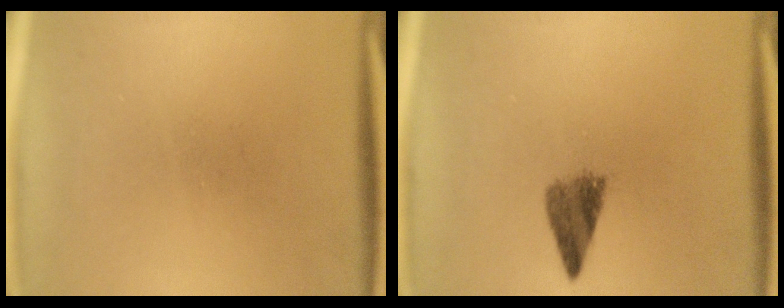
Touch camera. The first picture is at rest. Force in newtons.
{"total": 3.9}